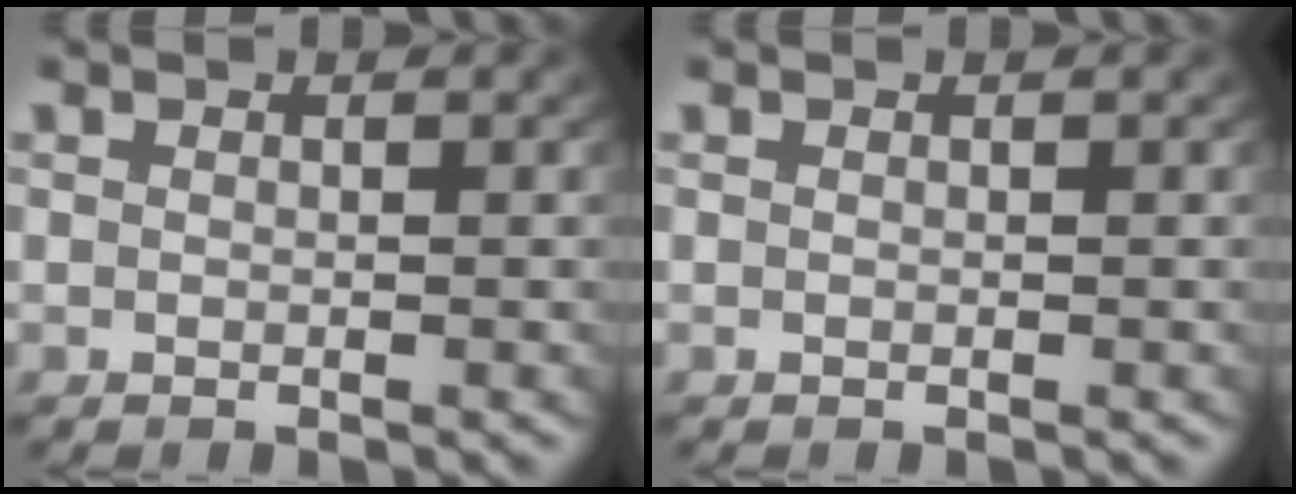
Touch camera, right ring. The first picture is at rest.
{"total": 0.0}